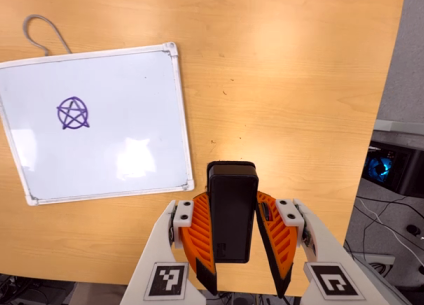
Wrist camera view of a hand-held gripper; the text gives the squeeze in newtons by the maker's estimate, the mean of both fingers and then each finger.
{"total": 6.8, "left": 5.4, "right": 8.2}